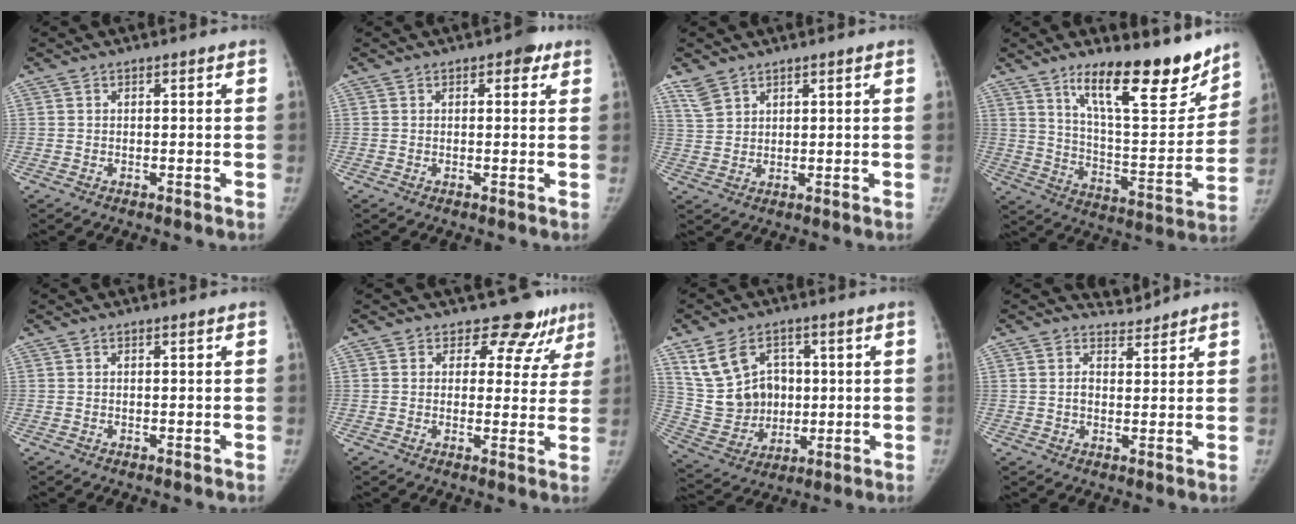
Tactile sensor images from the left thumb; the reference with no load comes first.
{"total": 3.0, "force": [1.6, 1.6, 2.0], "torque": [-0.010, -0.002, 0.015]}
{"total": 4.1, "force": [3.1, 2.3, 1.4], "torque": [-0.021, -0.010, 0.071]}
{"total": 19.5, "force": [13.8, 5.6, 12.6], "torque": [-0.153, -0.095, 0.230]}
{"total": 0.0}
{"total": 8.7, "force": [6.8, 5.2, 1.6], "torque": [0.032, -0.033, 0.067]}
{"total": 13.9, "force": [4.4, 11.0, 7.2], "torque": [-0.106, -0.006, 0.104]}
{"total": 2.9, "force": [2.6, 1.2, 0.2], "torque": [0.008, -0.015, 0.042]}